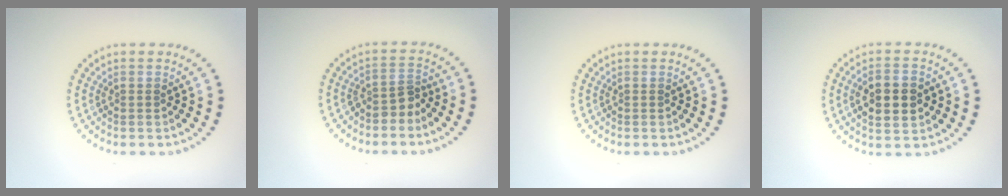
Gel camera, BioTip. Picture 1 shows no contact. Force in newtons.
{"total": 2.0, "press": 1.4, "slide": 1.4}
{"total": 0.0}
{"total": 4.4, "press": 4.4, "slide": 0.2}